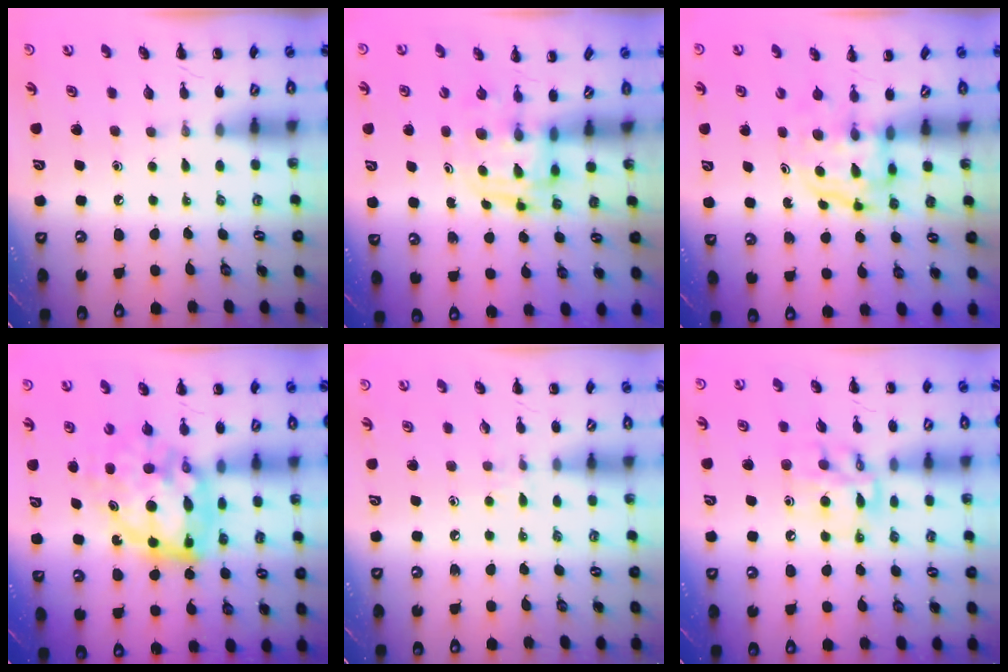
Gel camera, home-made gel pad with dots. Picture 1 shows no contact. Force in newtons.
{"total": 3.3, "press": 3.3, "slide": 0.5}
{"total": 4.0, "press": 4.0, "slide": 0.3}
{"total": 14.9, "press": 14.4, "slide": 3.8}
{"total": 5.3, "press": 4.8, "slide": 2.1}
{"total": 12.3, "press": 12.2, "slide": 2.0}